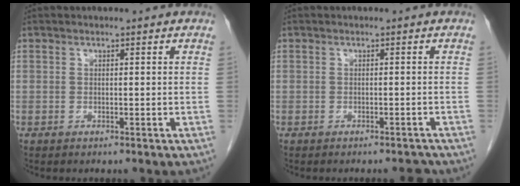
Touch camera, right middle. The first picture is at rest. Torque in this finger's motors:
{"motor_torque": [0.20, -0.10, 0.00, 0.01]}